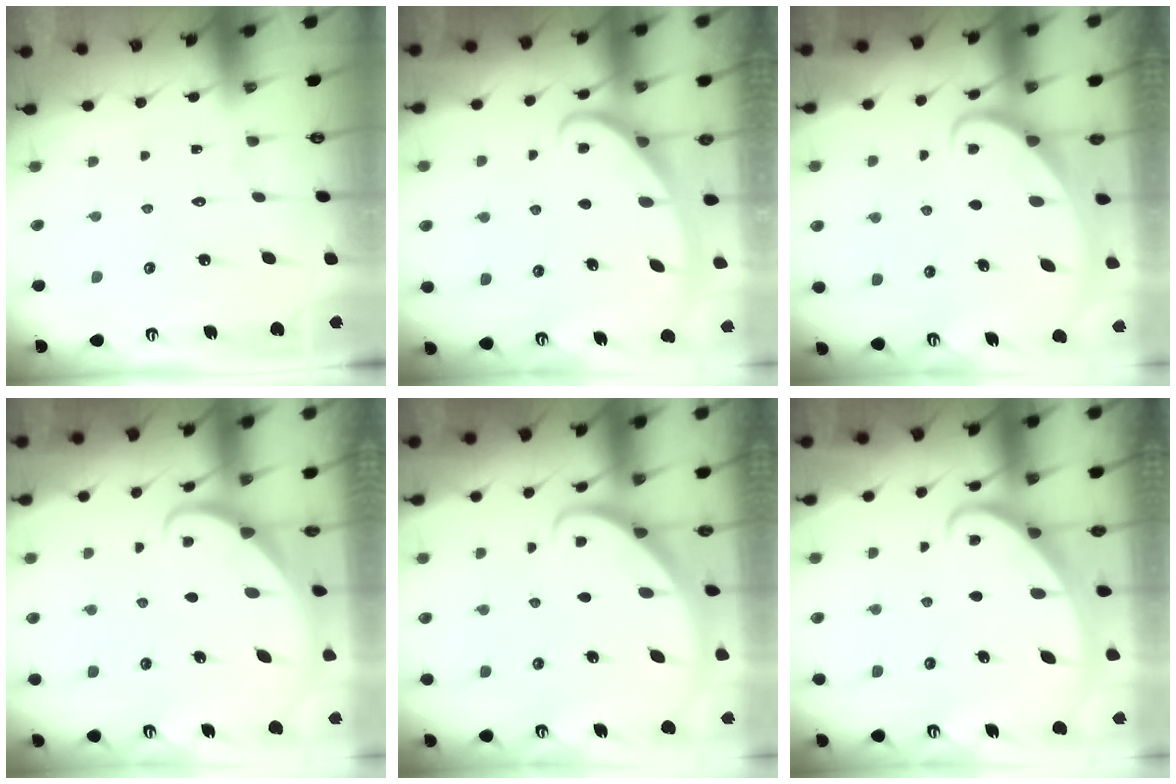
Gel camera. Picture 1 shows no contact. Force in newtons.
{"total": 2.8, "press": 2.8, "slide": 0.4}
{"total": 2.1, "press": 2.1, "slide": 0.2}
{"total": 2.1, "press": 2.1, "slide": 0.2}
{"total": 2.8, "press": 2.8, "slide": 0.1}
{"total": 2.5, "press": 2.5, "slide": 0.3}